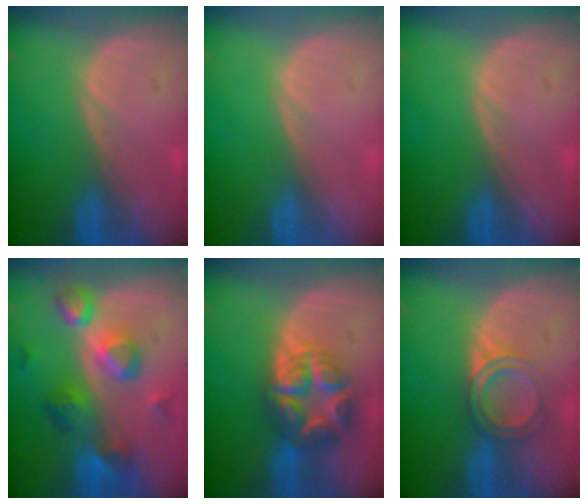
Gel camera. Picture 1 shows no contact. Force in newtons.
{"total": 0.0}
{"total": 0.0}
{"total": 9.4, "press": 8.2, "slide": 4.6}
{"total": 7.9, "press": 7.9, "slide": 0.5}
{"total": 4.1, "press": 4.1, "slide": 0.3}